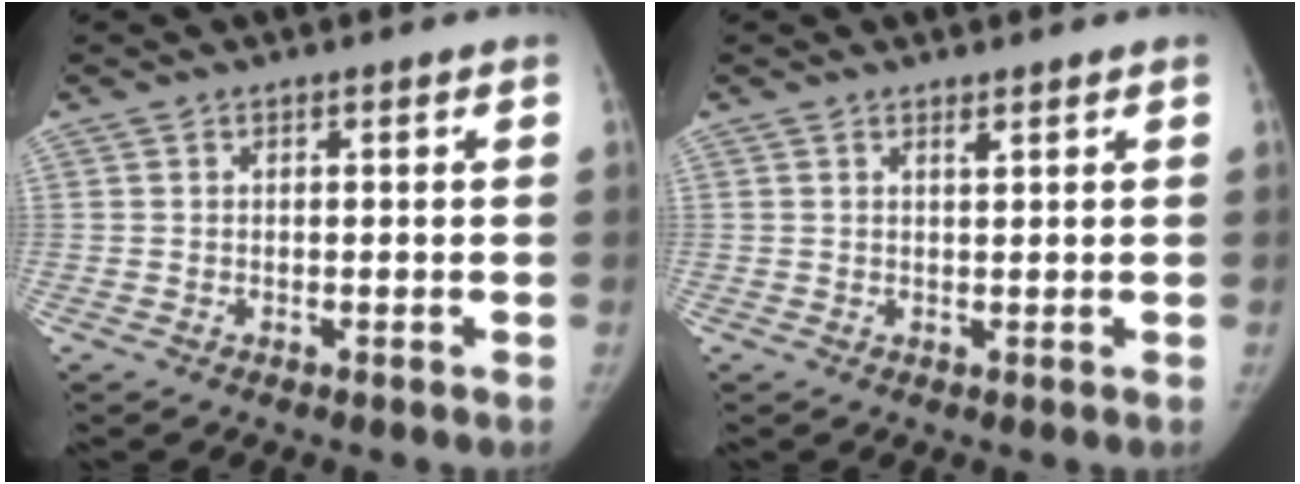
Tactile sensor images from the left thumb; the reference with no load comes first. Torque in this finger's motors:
{"motor_torque": [0.12, 0.09, 0.34, 0.36, 0.09]}